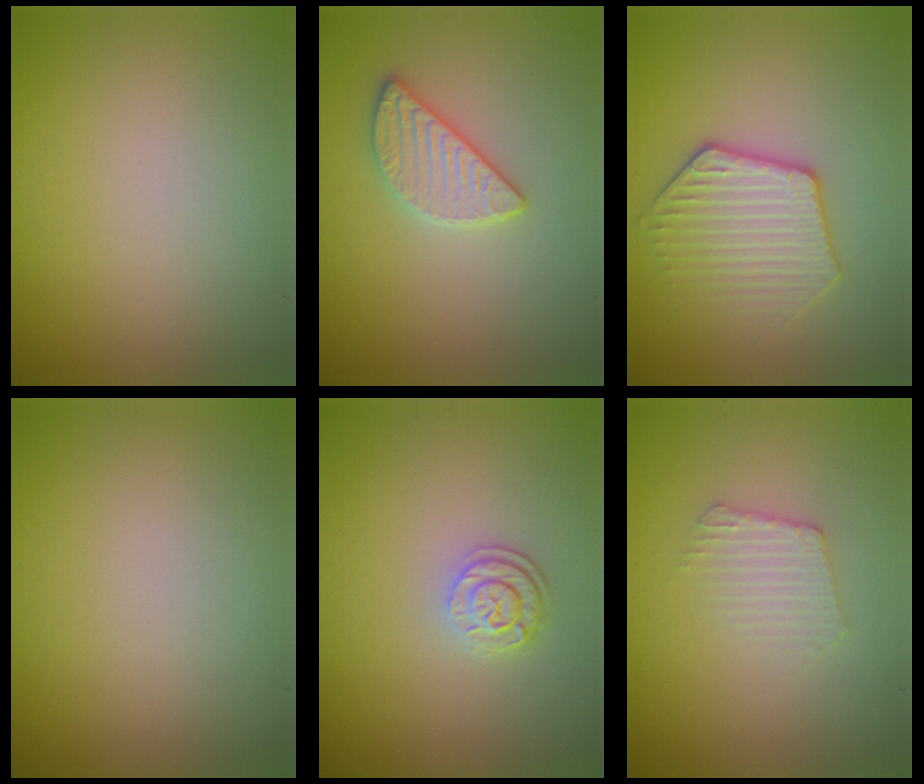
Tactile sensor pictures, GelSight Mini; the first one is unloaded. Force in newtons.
{"total": 2.6, "press": 2.6, "slide": 0.4}
{"total": 3.4, "press": 3.2, "slide": 1.3}
{"total": 0.0}
{"total": 2.3, "press": 1.8, "slide": 1.4}
{"total": 2.1, "press": 2.0, "slide": 0.4}